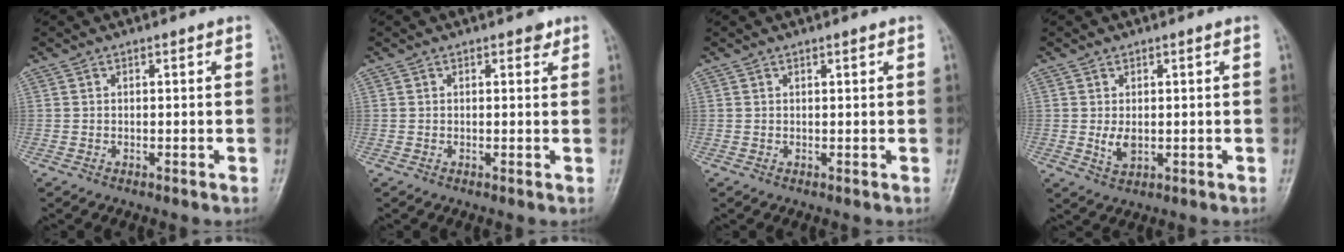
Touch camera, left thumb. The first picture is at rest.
{"total": 1.3, "force": [0.8, 0.8, 0.7], "torque": [0.003, -0.003, 0.006]}
{"total": 0.6, "force": [0.4, 0.1, 0.4], "torque": [-0.006, -0.001, 0.007]}
{"total": 3.1, "force": [0.0, 2.0, 2.3], "torque": [-0.033, -0.009, 0.004]}